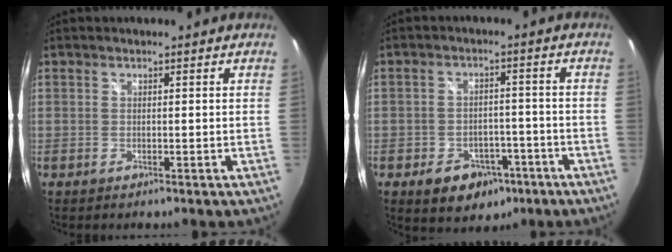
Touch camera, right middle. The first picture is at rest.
{"total": 9.5, "force": [-5.3, 6.7, 4.2], "torque": [-0.089, 0.012, -0.057]}